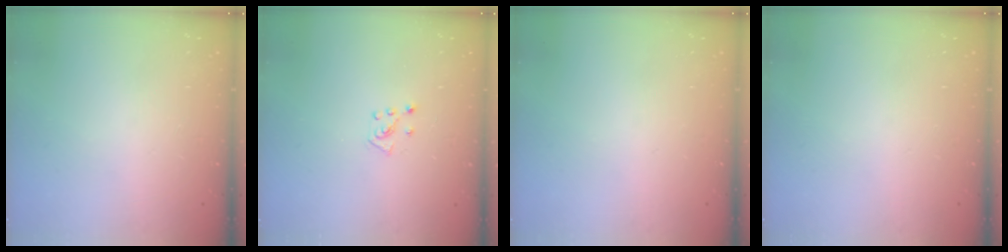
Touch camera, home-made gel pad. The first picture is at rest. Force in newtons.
{"total": 5.2, "press": 5.2, "slide": 0.5}
{"total": 0.0}
{"total": 0.0}